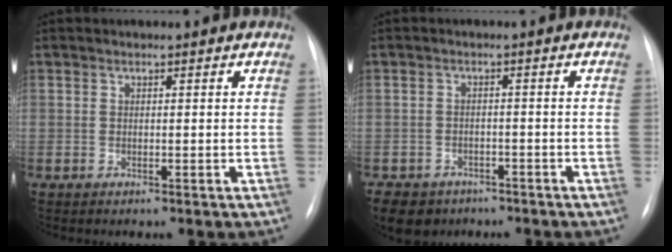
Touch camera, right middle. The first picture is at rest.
{"total": 6.9, "force": [-4.9, 4.6, 1.3], "torque": [-0.024, 0.003, -0.073]}